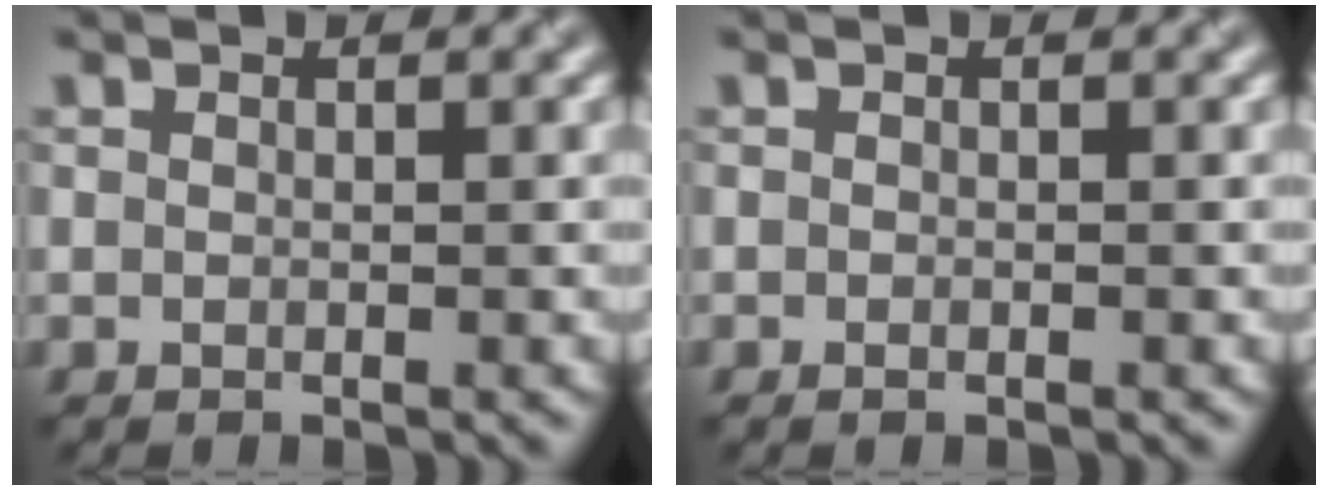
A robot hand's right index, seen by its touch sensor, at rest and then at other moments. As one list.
[{"total": 0.0}]